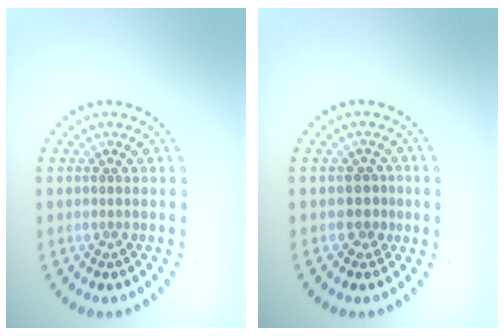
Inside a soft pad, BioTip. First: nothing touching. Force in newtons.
{"total": 1.9, "press": 1.4, "slide": 1.2}